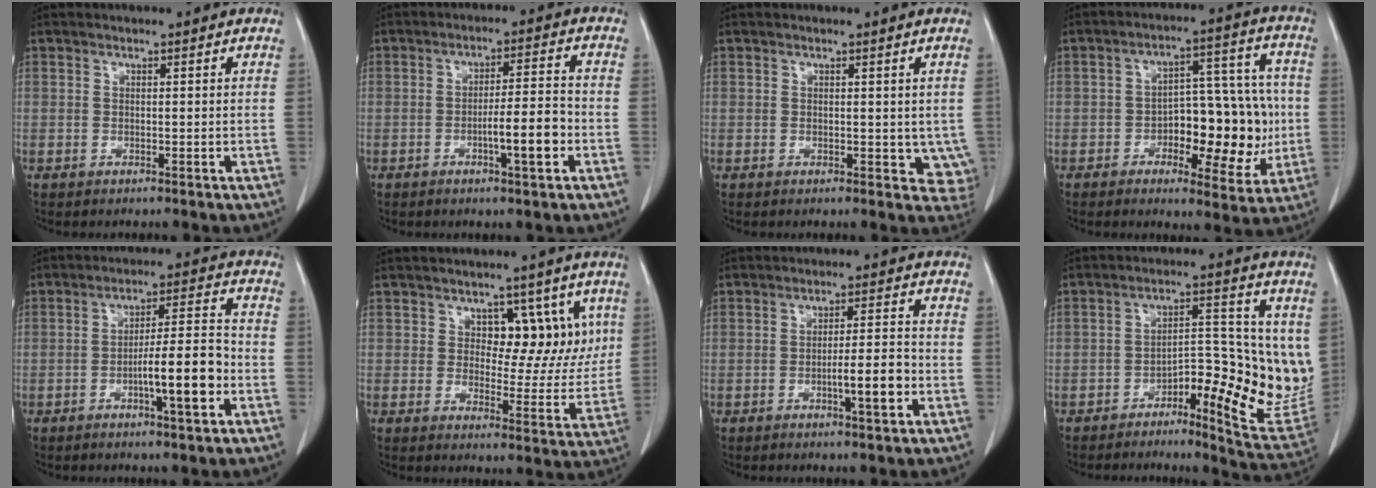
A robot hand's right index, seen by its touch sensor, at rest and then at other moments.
{"total": 6.9, "force": [-2.5, 0.4, 6.5], "torque": [-0.105, 0.003, -0.039]}
{"total": 3.8, "force": [0.2, 2.6, 2.8], "torque": [-0.012, -0.005, 0.003]}
{"total": 14.0, "force": [-2.9, 6.1, 12.2], "torque": [-0.161, 0.030, -0.033]}
{"total": 9.6, "force": [-3.4, 0.7, 8.9], "torque": [-0.144, 0.007, -0.054]}
{"total": 8.7, "force": [3.5, 5.1, 6.1], "torque": [-0.059, 0.011, 0.053]}
{"total": 6.0, "force": [-2.2, 0.4, 5.6], "torque": [-0.089, -0.001, -0.034]}
{"total": 12.9, "force": [-1.4, 4.4, 12.0], "torque": [-0.152, 0.014, -0.018]}